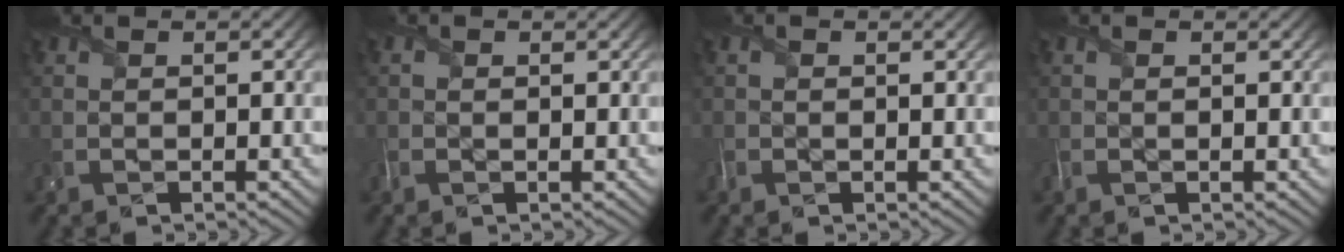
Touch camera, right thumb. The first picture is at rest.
{"total": 1.2, "force": [0.0, 0.8, 0.8], "torque": [-0.020, -0.003, 0.000]}
{"total": 1.1, "force": [0.2, 0.9, 0.6], "torque": [-0.014, -0.003, 0.003]}
{"total": 0.9, "force": [0.1, 0.4, 0.8], "torque": [-0.021, 0.000, 0.001]}